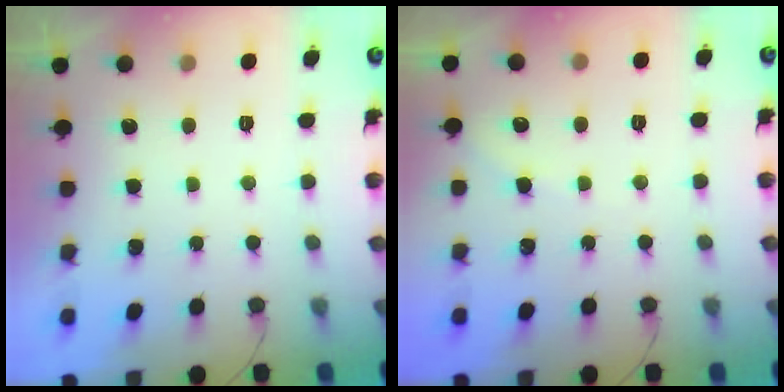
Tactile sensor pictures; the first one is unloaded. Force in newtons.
{"total": 2.4, "press": 2.4, "slide": 0.5}